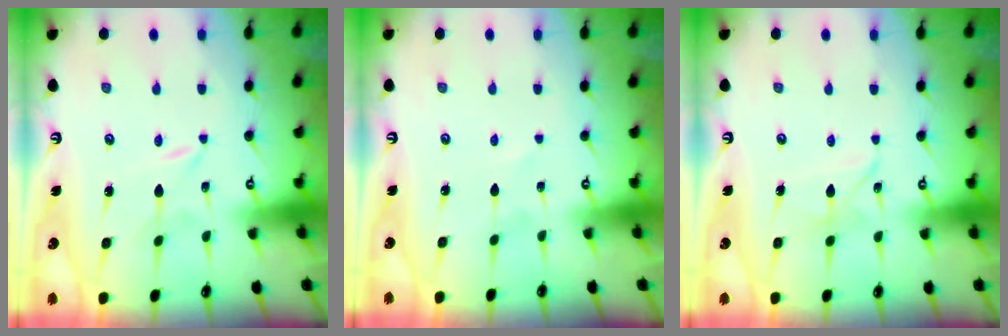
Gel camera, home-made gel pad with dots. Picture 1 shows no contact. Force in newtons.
{"total": 0.0}
{"total": 5.1, "press": 5.1, "slide": 0.1}